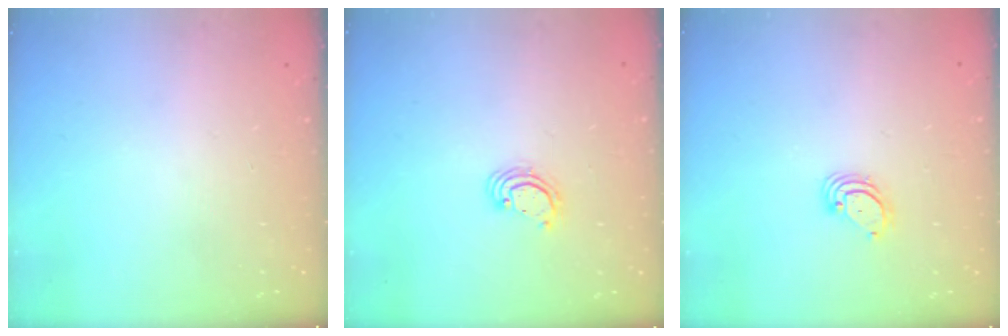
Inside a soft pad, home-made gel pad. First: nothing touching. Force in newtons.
{"total": 2.8, "press": 2.8, "slide": 0.2}
{"total": 4.1, "press": 4.0, "slide": 0.3}